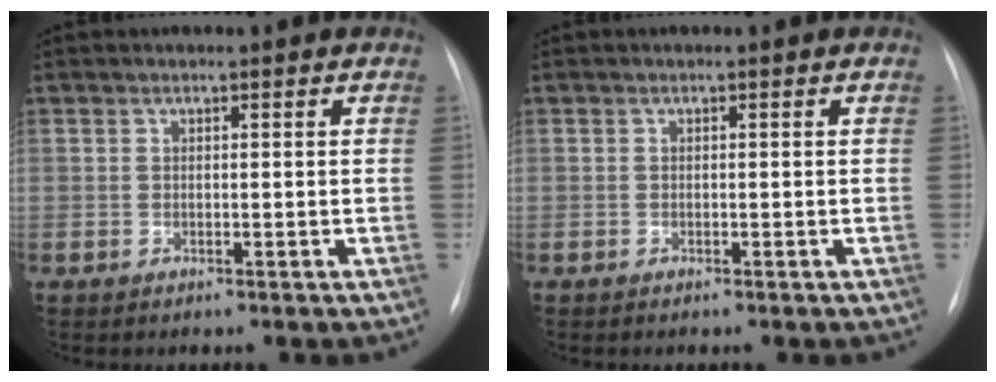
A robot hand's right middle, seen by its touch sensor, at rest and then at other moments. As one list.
[{"total": 0.0}]